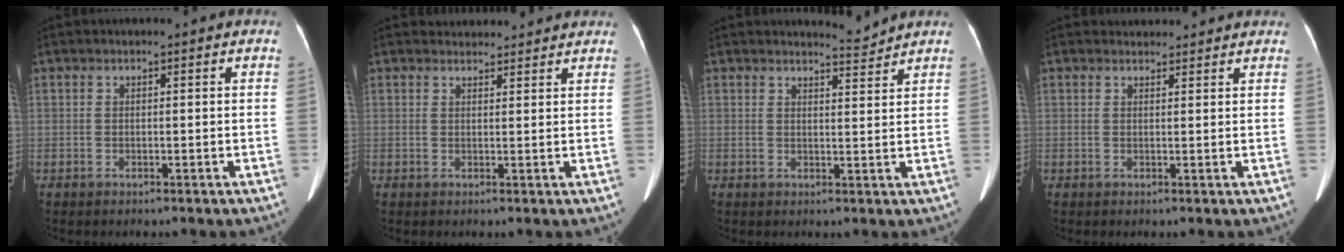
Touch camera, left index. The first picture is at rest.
{"total": 5.6, "force": [5.4, 1.5, 0.5], "torque": [-0.001, 0.021, 0.059]}
{"total": 2.6, "force": [2.5, -0.6, -0.4], "torque": [-0.005, -0.022, 0.041]}
{"total": 3.8, "force": [3.6, 1.1, 0.2], "torque": [-0.002, 0.018, 0.042]}